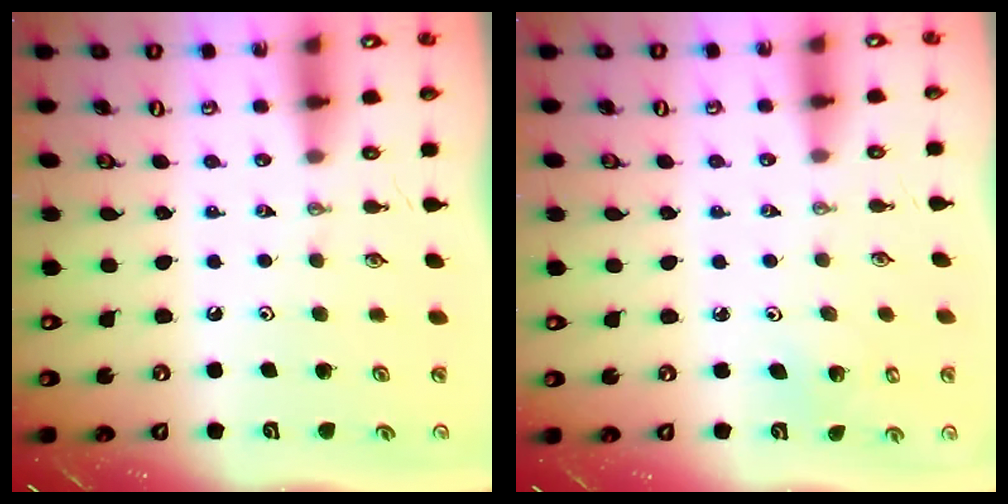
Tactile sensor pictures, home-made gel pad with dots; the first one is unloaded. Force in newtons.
{"total": 2.8, "press": 2.8, "slide": 0.2}